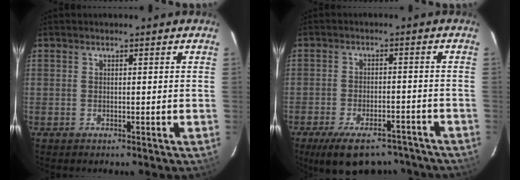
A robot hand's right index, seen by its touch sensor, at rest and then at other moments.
{"total": 14.9, "force": [-11.5, 6.3, 7.1], "torque": [-0.145, -0.006, -0.157]}